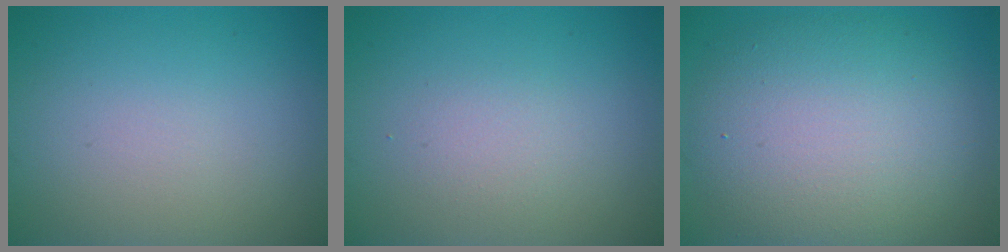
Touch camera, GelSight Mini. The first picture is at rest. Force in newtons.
{"total": 1.3, "press": 1.3, "slide": 0.1}
{"total": 9.4, "press": 9.3, "slide": 0.7}